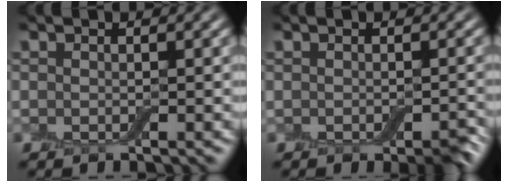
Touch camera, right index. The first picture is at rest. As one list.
[{"total": 1.8, "force": [-0.9, 0.7, 1.3], "torque": [-0.020, -0.005, -0.012]}]